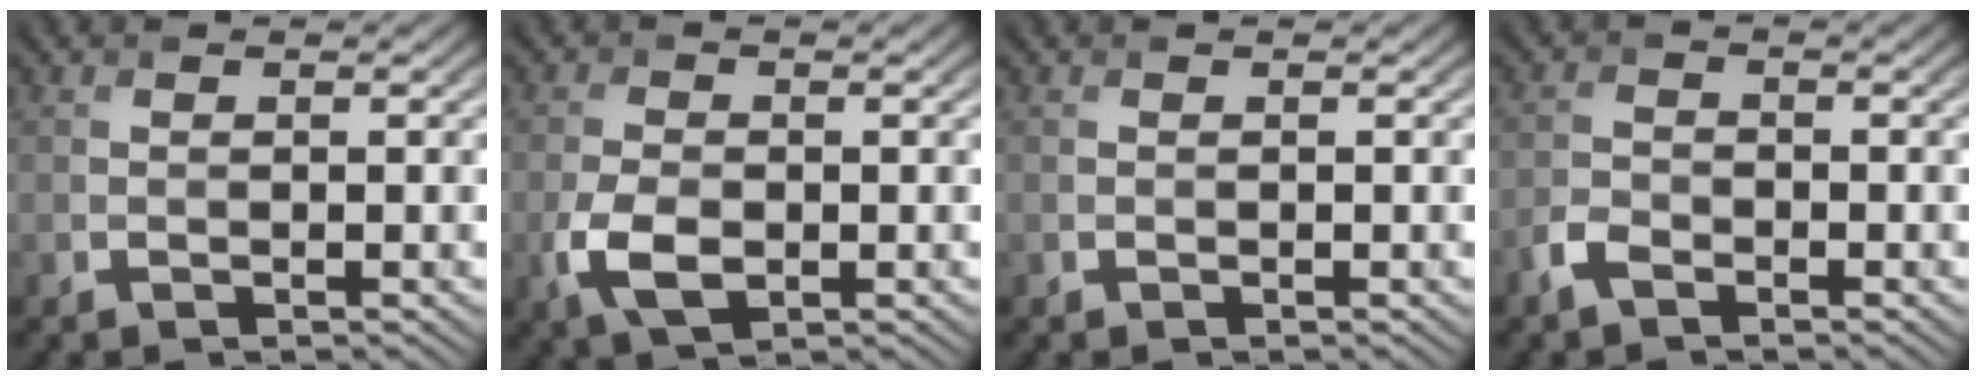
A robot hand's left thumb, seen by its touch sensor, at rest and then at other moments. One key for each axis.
{"total": 4.8, "fx": -1.4, "fy": 2.9, "fz": 3.6, "tx": -0.086, "ty": -0.009, "tz": -0.029}
{"total": 0.0}
{"total": 2.3, "fx": -1.7, "fy": 1.1, "fz": 1.1, "tx": -0.026, "ty": 0.001, "tz": -0.043}